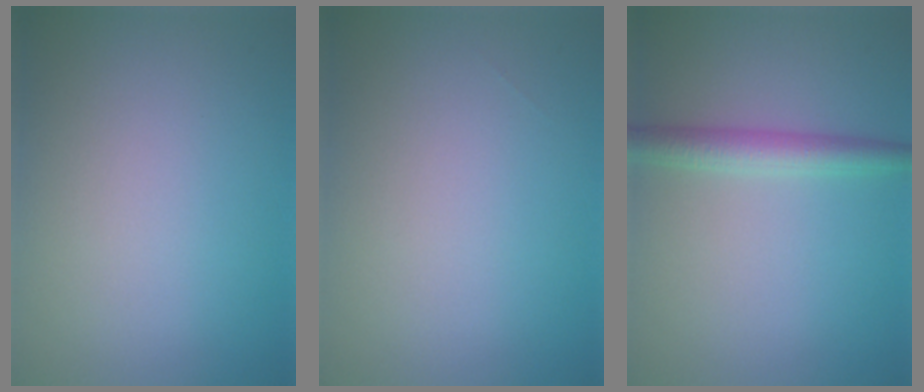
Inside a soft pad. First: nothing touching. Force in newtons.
{"total": 0.0}
{"total": 2.8, "press": 2.8, "slide": 0.0}